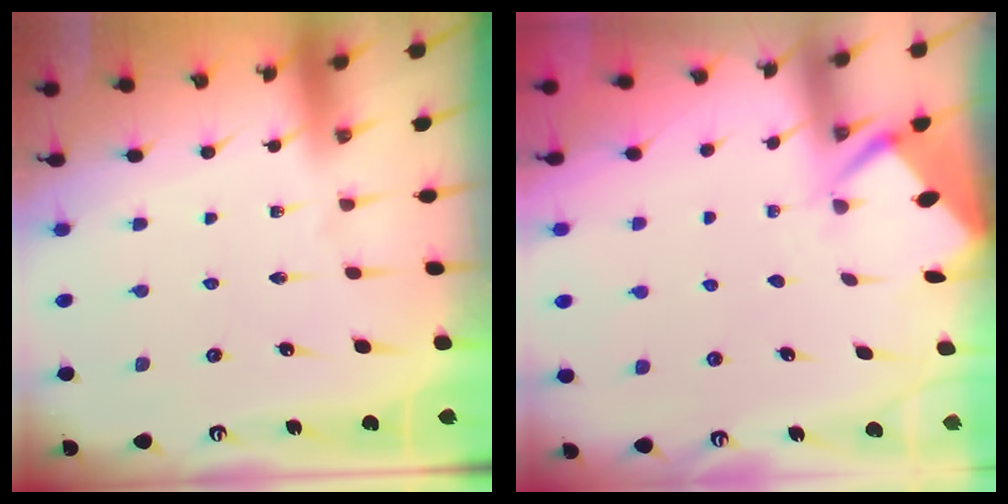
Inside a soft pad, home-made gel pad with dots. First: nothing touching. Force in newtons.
{"total": 2.7, "press": 2.7, "slide": 0.4}